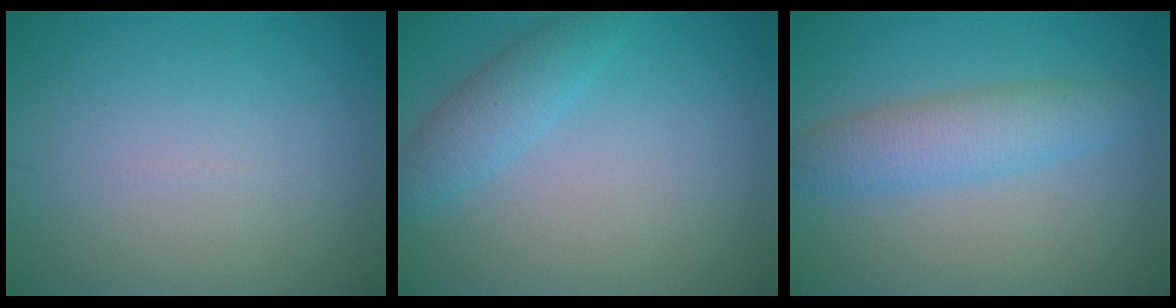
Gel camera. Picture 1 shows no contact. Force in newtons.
{"total": 2.7, "press": 2.7, "slide": 0.1}
{"total": 4.0, "press": 4.0, "slide": 0.1}